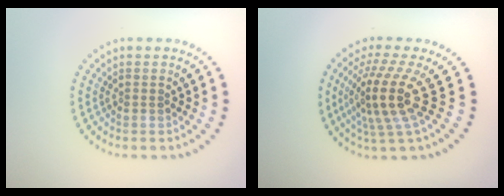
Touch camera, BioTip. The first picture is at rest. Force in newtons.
{"total": 5.1, "press": 3.6, "slide": 3.5}